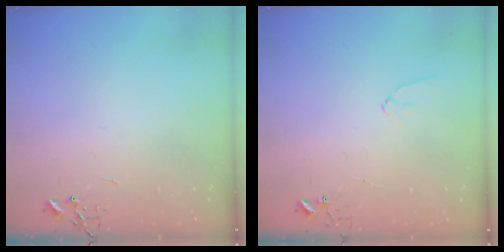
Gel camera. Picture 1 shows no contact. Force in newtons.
{"total": 6.5, "press": 6.5, "slide": 0.6}